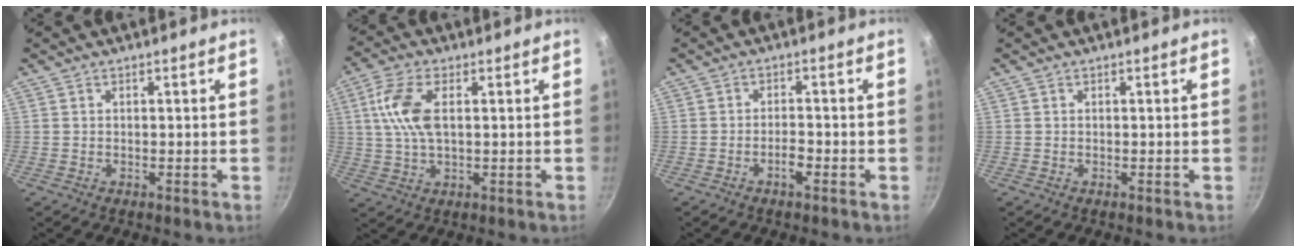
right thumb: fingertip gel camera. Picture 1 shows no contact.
{"total": 8.9, "force": [1.8, 4.3, 7.6], "torque": [-0.155, 0.009, 0.032]}
{"total": 2.6, "force": [-1.5, 0.8, 2.0], "torque": [-0.030, 0.016, -0.029]}
{"total": 0.0}